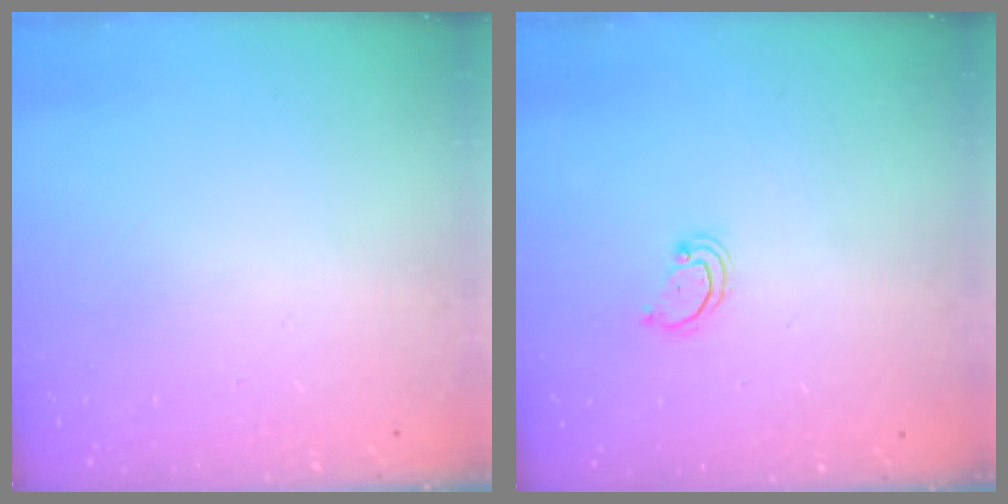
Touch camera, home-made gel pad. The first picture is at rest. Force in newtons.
{"total": 2.4, "press": 2.4, "slide": 0.2}